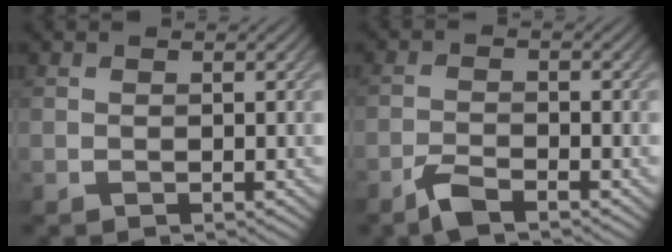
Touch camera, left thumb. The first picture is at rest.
{"total": 3.2, "force": [-2.5, 0.8, 1.9], "torque": [-0.043, -0.001, -0.056]}